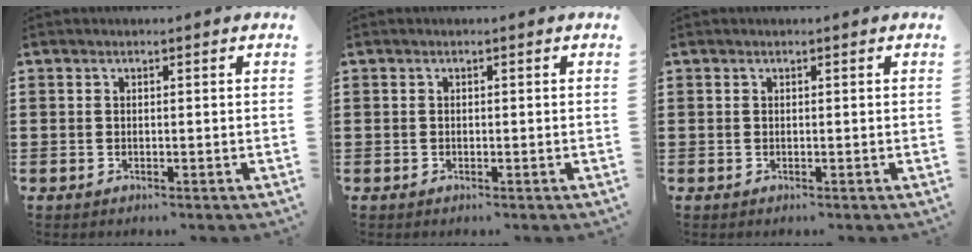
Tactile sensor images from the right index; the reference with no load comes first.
{"total": 0.0}
{"total": 0.0}